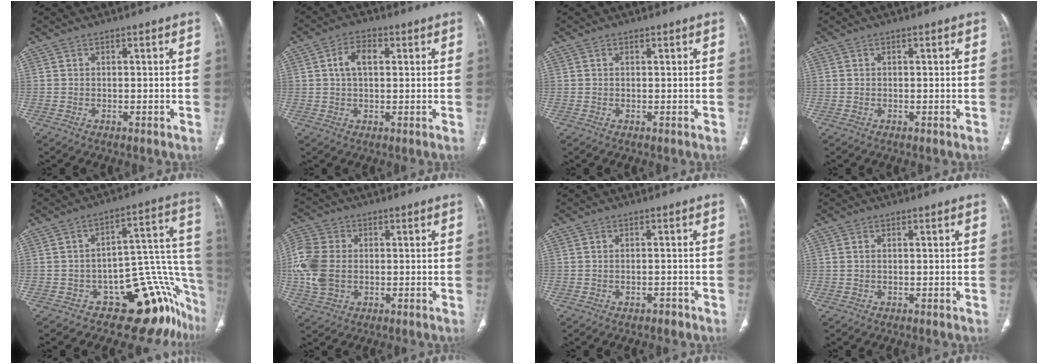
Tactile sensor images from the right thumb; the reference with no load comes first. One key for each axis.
{"total": 5.3, "fx": 1.2, "fy": 3.1, "fz": 4.1, "tx": -0.074, "ty": 0.012, "tz": 0.020}
{"total": 0.0}
{"total": 0.0}
{"total": 18.5, "fx": -11.3, "fy": 8.5, "fz": 12.0, "tx": -0.028, "ty": 0.127, "tz": -0.139}
{"total": 10.6, "fx": -0.4, "fy": 7.9, "fz": 7.1, "tx": -0.162, "ty": 0.007, "tz": -0.010}
{"total": 1.3, "fx": -0.9, "fy": 0.7, "fz": 0.6, "tx": -0.014, "ty": 0.011, "tz": -0.008}
{"total": 0.6, "fx": 0.1, "fy": 0.4, "fz": 0.5, "tx": -0.013, "ty": 0.002, "tz": 0.003}